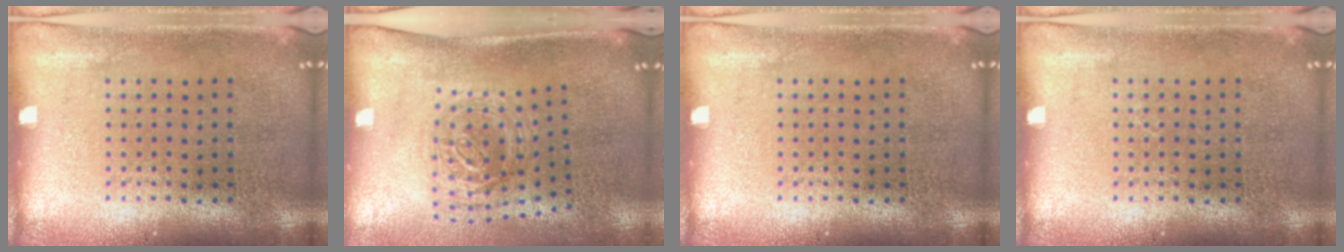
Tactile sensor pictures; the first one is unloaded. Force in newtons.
{"total": 1.2, "press": 1.1, "slide": 0.6}
{"total": 0.0}
{"total": 0.0}